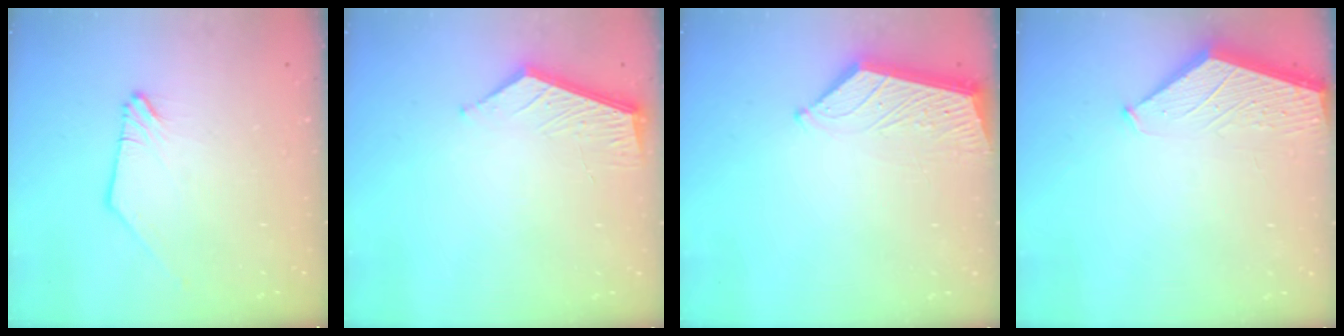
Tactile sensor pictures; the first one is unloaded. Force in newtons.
{"total": 6.0, "press": 6.0, "slide": 0.4}
{"total": 6.3, "press": 6.2, "slide": 0.5}
{"total": 1.6, "press": 1.6, "slide": 0.2}